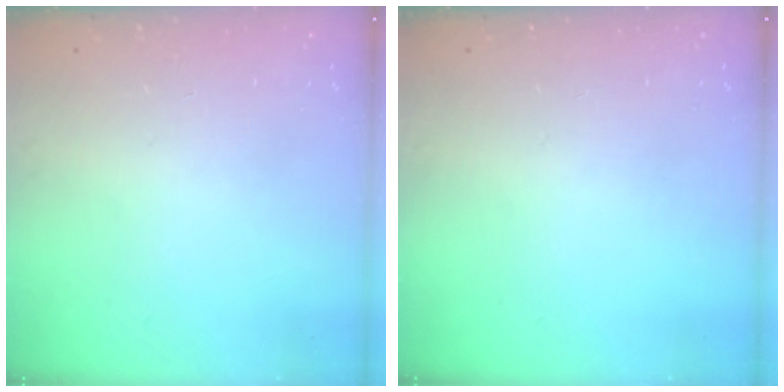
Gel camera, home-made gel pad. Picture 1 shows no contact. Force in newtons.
{"total": 0.0}